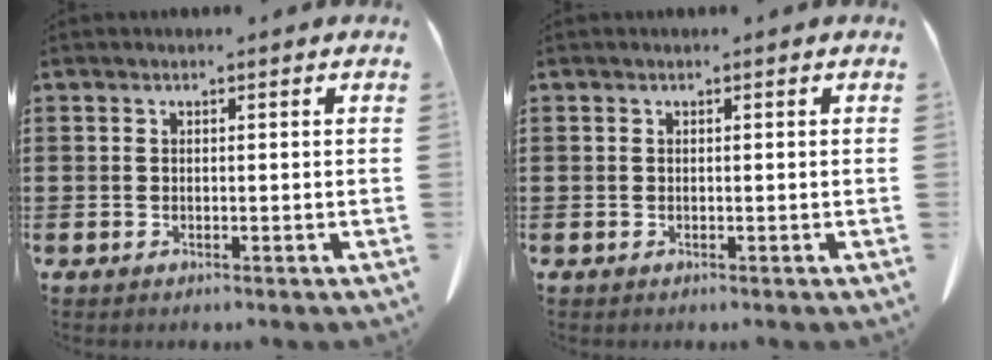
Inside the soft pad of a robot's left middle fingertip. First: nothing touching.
{"total": 0.0}